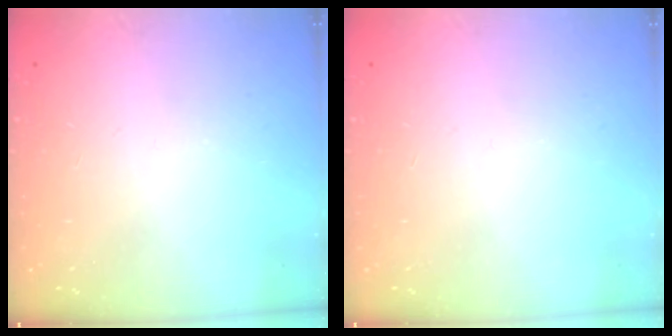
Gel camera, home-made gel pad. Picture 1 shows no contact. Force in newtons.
{"total": 0.0}